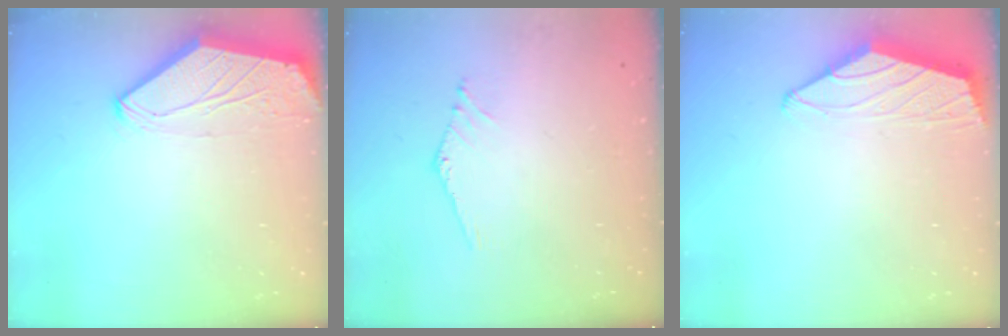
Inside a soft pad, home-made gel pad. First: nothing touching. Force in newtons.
{"total": 0.8, "press": 0.7, "slide": 0.1}
{"total": 1.4, "press": 1.3, "slide": 0.5}